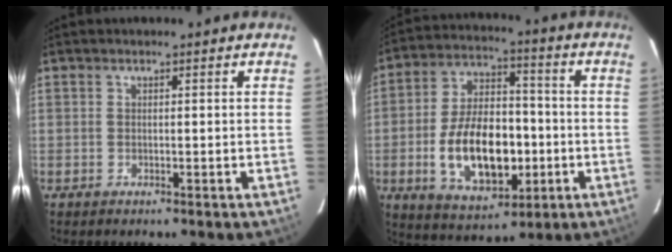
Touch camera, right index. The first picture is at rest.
{"total": 17.4, "force": [-3.9, 9.7, 14.0], "torque": [-0.270, 0.011, -0.048]}